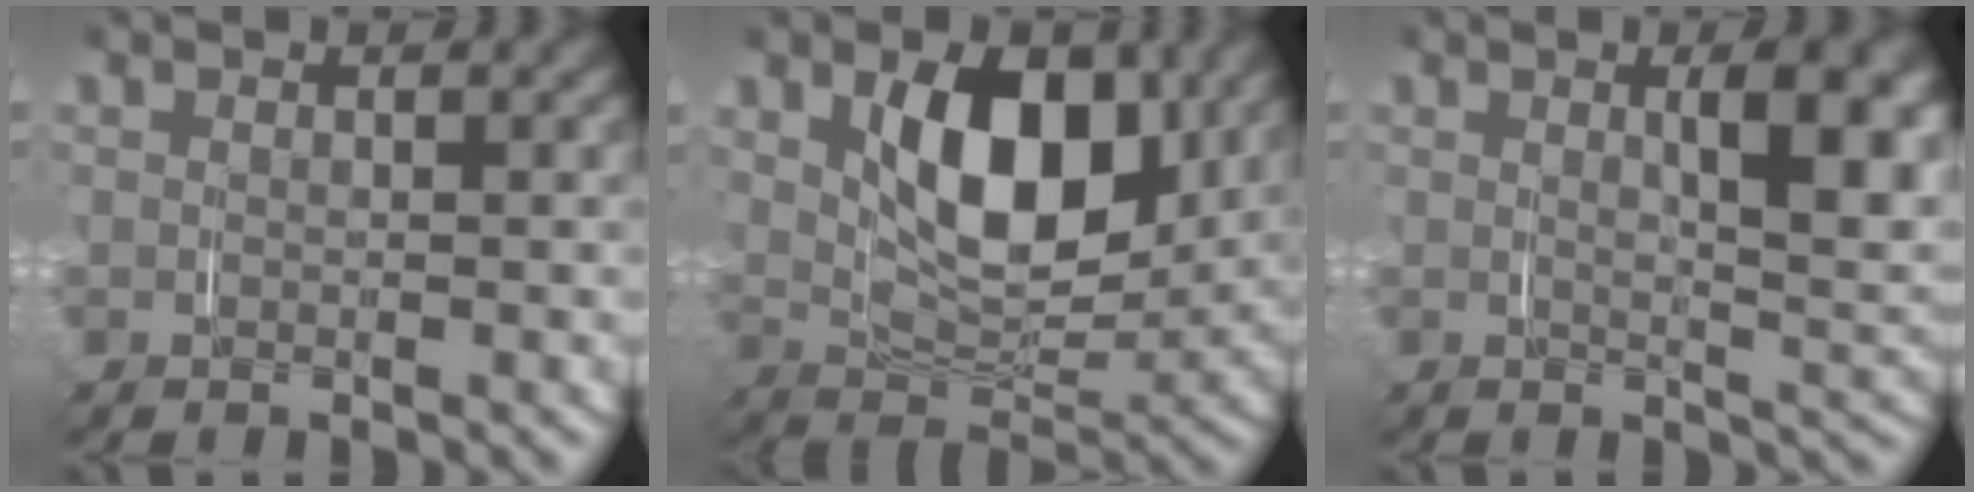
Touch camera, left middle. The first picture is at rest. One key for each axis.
{"total": 8.7, "fx": 2.4, "fy": 5.0, "fz": 6.8, "tx": -0.120, "ty": -0.015, "tz": 0.037}
{"total": 5.5, "fx": 1.5, "fy": 1.3, "fz": 5.1, "tx": -0.070, "ty": -0.005, "tz": 0.025}